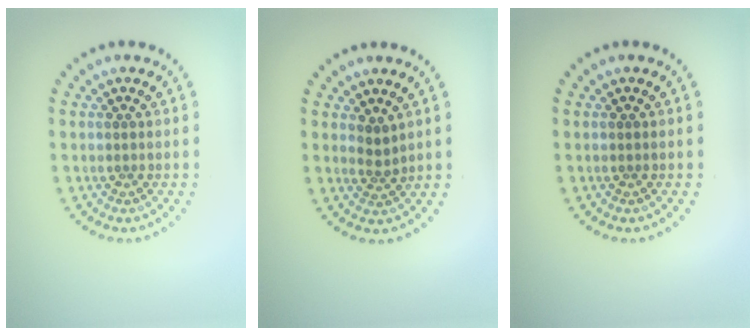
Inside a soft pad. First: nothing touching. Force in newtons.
{"total": 1.6, "press": 1.0, "slide": 1.2}
{"total": 0.0}